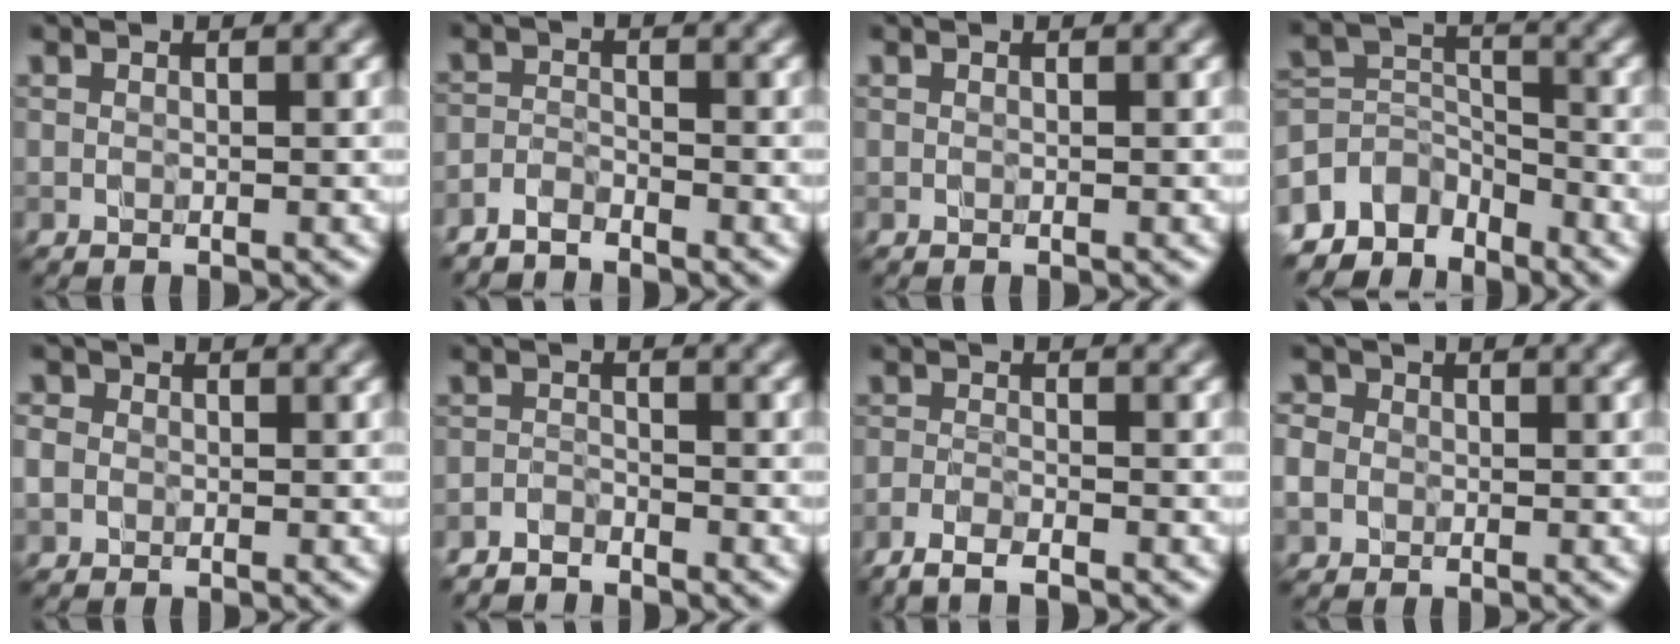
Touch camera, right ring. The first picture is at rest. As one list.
[{"total": 1.7, "force": [-1.7, 0.3, 0.1], "torque": [-0.001, 0.003, -0.039]}, {"total": 0.0}, {"total": 5.2, "force": [-3.9, 3.1, 1.5], "torque": [-0.012, 0.000, -0.086]}, {"total": 3.0, "force": [0.3, 2.6, 1.4], "torque": [-0.016, 0.015, -0.014]}, {"total": 2.0, "force": [-1.9, 0.3, -0.1], "torque": [0.004, -0.001, -0.044]}, {"total": 2.5, "force": [-2.1, 0.3, 1.2], "torque": [-0.027, -0.004, -0.048]}, {"total": 4.2, "force": [0.3, 3.7, 1.9], "torque": [-0.030, 0.019, -0.025]}]